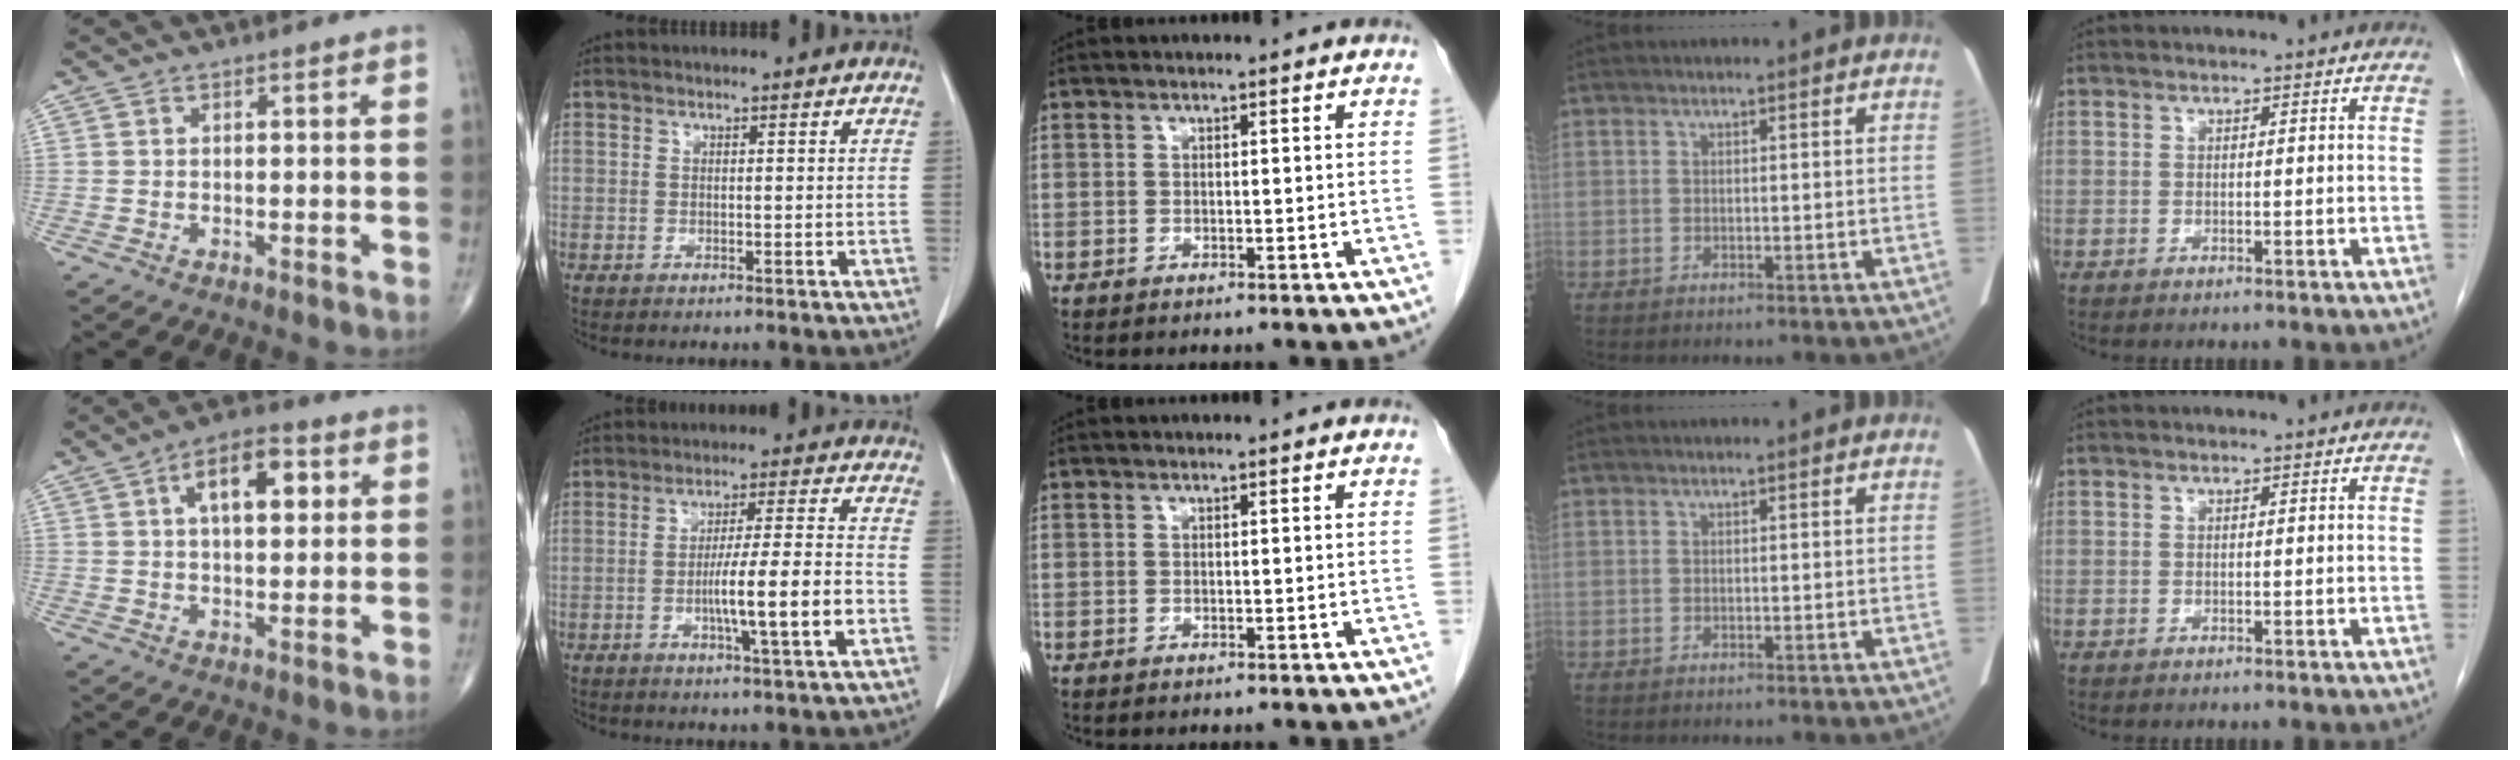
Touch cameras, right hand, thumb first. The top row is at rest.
{"thumb": {"total": 10.2, "force": [2.9, 5.0, 8.4], "torque": [-0.108, 0.010, 0.040]}, "index": {"total": 10.2, "force": [-2.9, -0.2, 9.8], "torque": [-0.163, 0.000, -0.049]}}